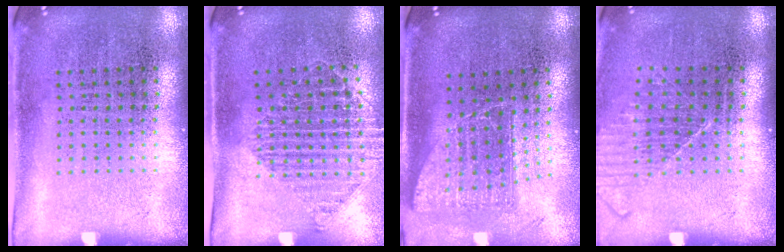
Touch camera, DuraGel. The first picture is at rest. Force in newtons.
{"total": 1.4, "press": 1.2, "slide": 0.7}
{"total": 1.5, "press": 1.2, "slide": 0.9}
{"total": 1.2, "press": 1.2, "slide": 0.4}